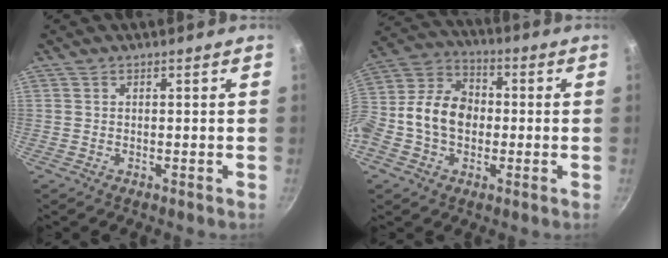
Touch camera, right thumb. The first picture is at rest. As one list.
[{"total": 14.9, "force": [-1.2, 11.1, 9.9], "torque": [-0.156, 0.040, -0.042]}]